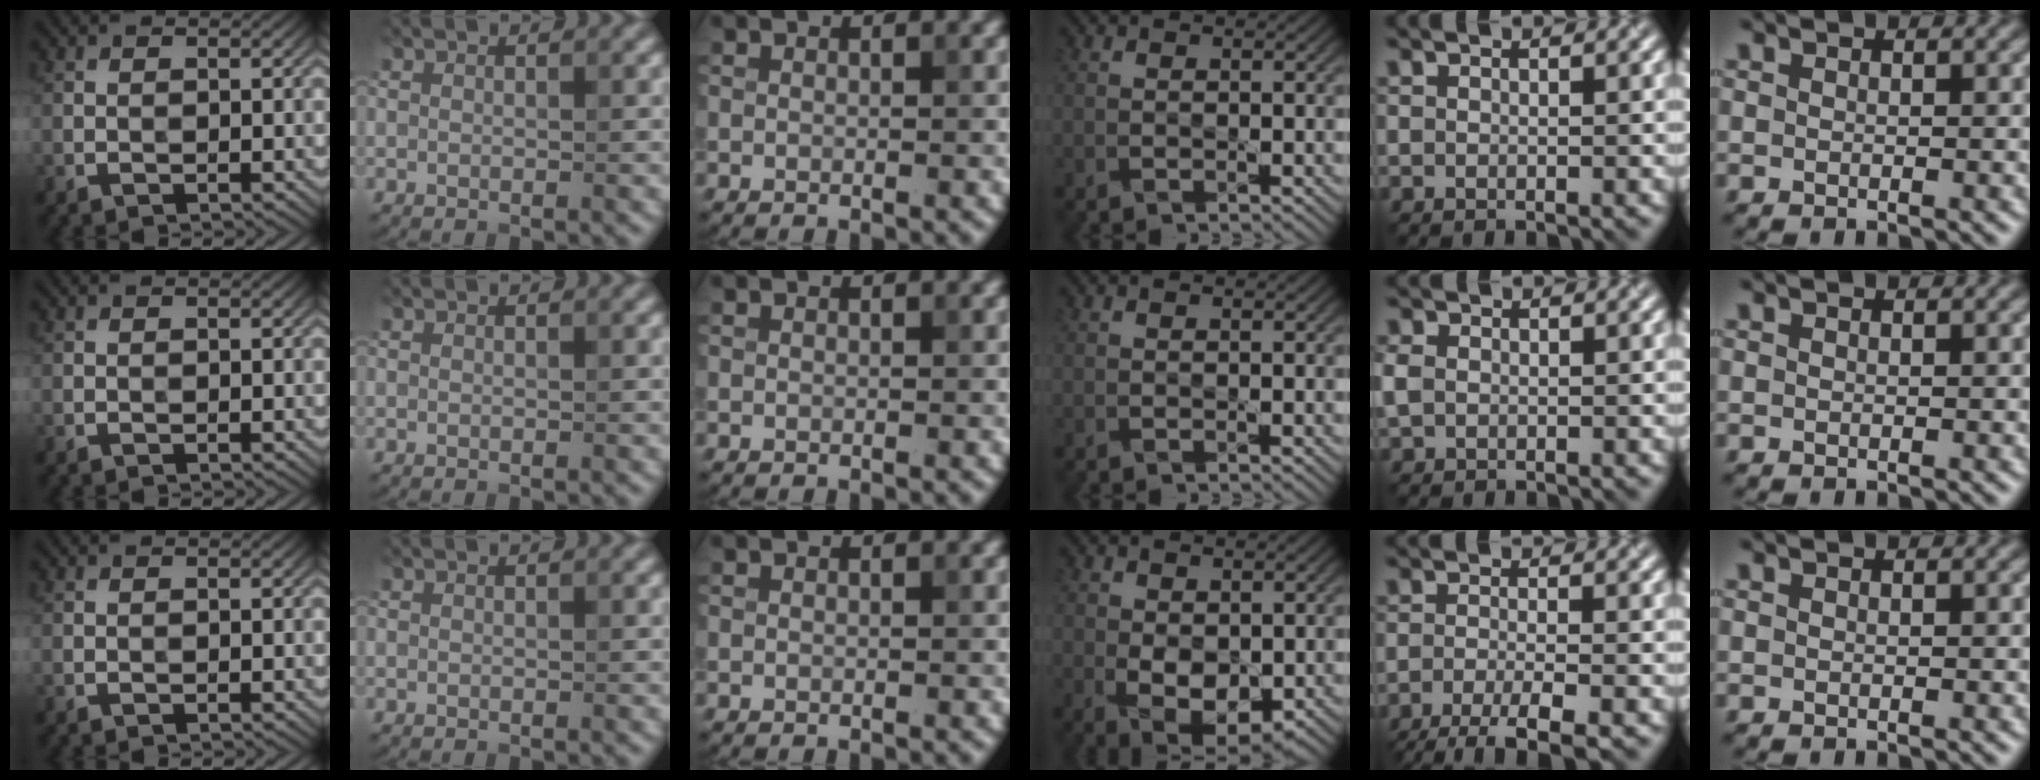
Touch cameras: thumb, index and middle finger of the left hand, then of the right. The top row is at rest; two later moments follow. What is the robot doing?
{"motion": "dispense", "object": "pipette"}